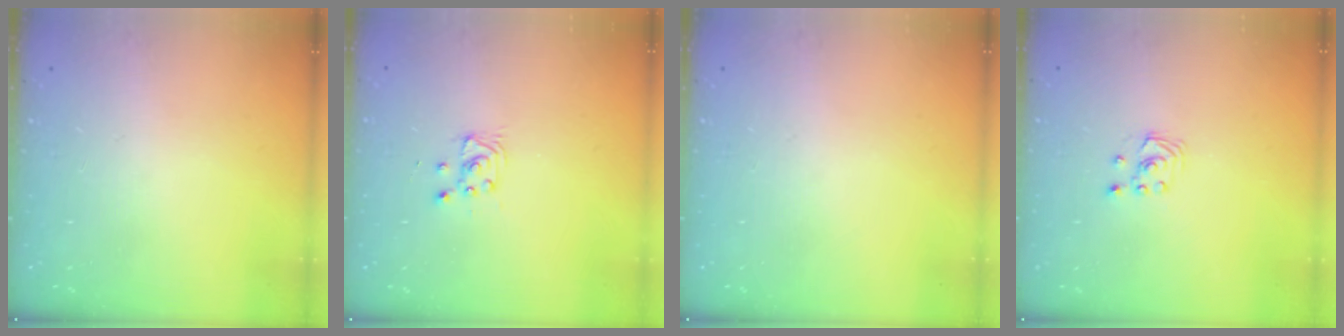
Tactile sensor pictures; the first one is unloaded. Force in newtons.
{"total": 2.9, "press": 2.9, "slide": 0.4}
{"total": 0.0}
{"total": 1.8, "press": 1.8, "slide": 0.2}